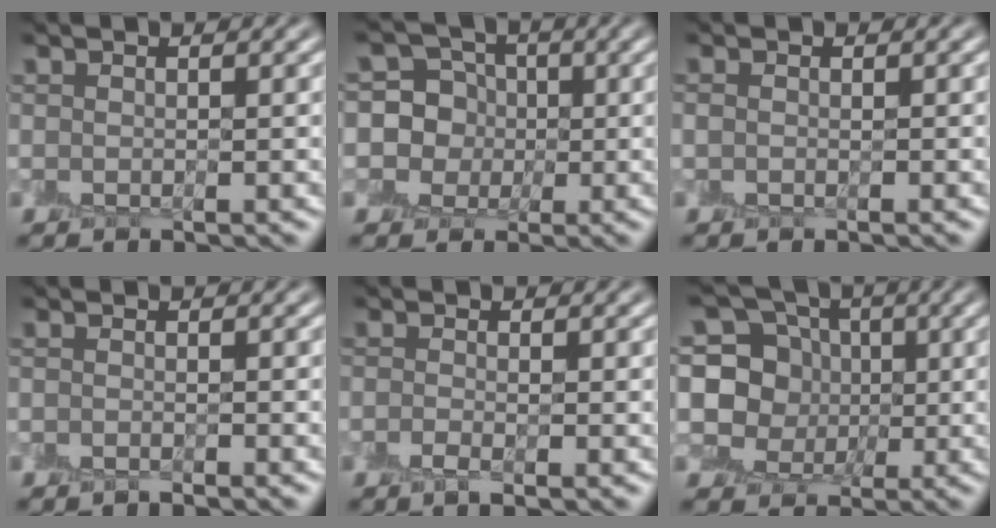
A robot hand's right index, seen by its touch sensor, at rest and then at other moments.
{"total": 6.5, "force": [0.2, 6.4, 1.3], "torque": [-0.017, 0.038, -0.020]}
{"total": 0.0}
{"total": 0.6, "force": [-0.4, 0.2, 0.4], "torque": [-0.001, -0.003, -0.011]}
{"total": 1.3, "force": [-0.5, 0.4, 1.2], "torque": [-0.022, -0.004, -0.011]}
{"total": 6.5, "force": [1.3, 5.9, 2.3], "torque": [-0.031, 0.017, -0.008]}